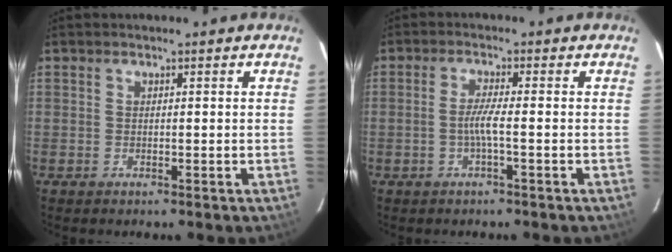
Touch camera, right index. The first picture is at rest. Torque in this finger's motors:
{"motor_torque": [0.58, -0.08, 0.37, 0.09]}